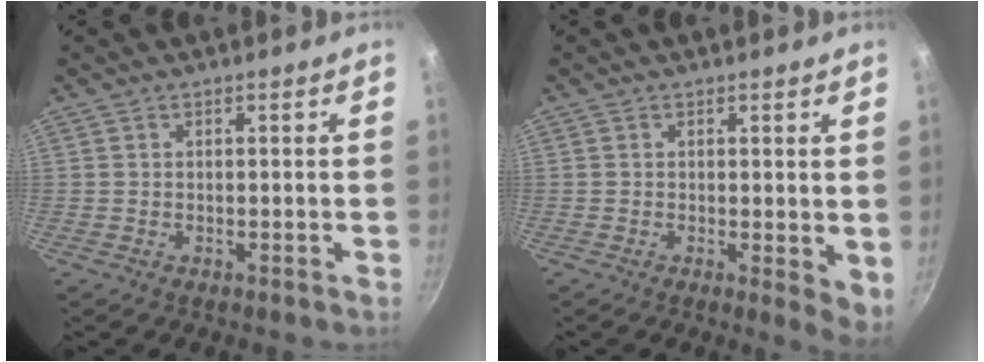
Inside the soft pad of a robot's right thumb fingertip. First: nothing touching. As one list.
[{"total": 4.1, "force": [0.4, 1.6, 3.7], "torque": [-0.044, -0.011, 0.005]}]